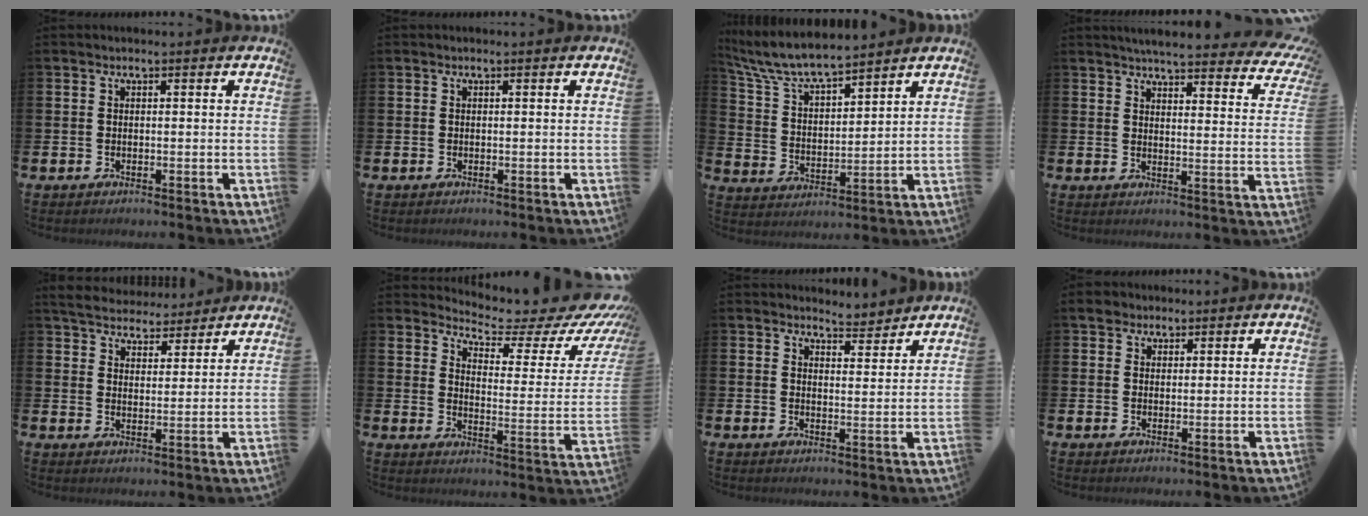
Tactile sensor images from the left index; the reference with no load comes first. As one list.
[{"total": 0.0}, {"total": 7.4, "force": [7.0, 1.0, 2.1], "torque": [-0.076, -0.042, 0.124]}, {"total": 5.1, "force": [4.7, 0.8, 1.7], "torque": [-0.035, -0.038, 0.077]}, {"total": 5.3, "force": [5.1, 1.3, 0.2], "torque": [-0.025, -0.031, 0.090]}, {"total": 5.1, "force": [4.7, 1.3, 1.5], "torque": [-0.038, -0.051, 0.068]}, {"total": 4.2, "force": [4.2, 0.6, -0.3], "torque": [0.004, -0.028, 0.075]}, {"total": 3.0, "force": [2.4, 1.7, 0.3], "torque": [0.002, -0.002, 0.042]}]